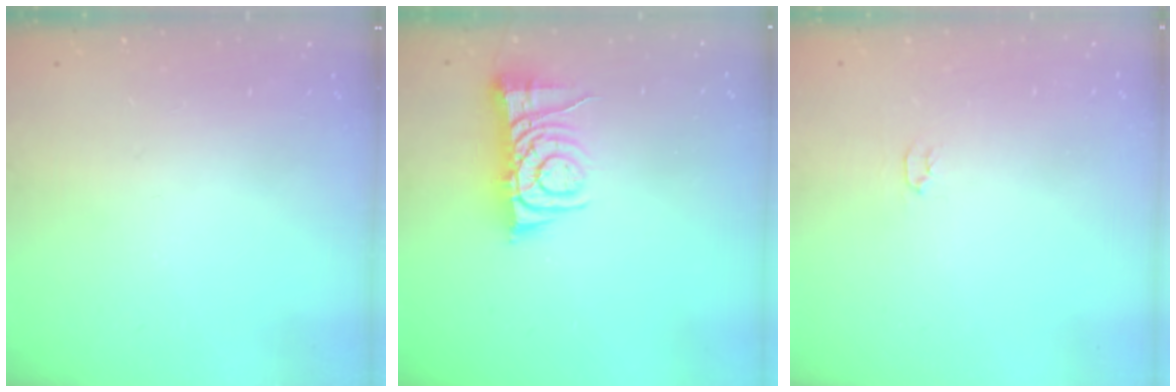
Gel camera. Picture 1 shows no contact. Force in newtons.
{"total": 6.9, "press": 6.9, "slide": 0.9}
{"total": 2.0, "press": 2.0, "slide": 0.3}